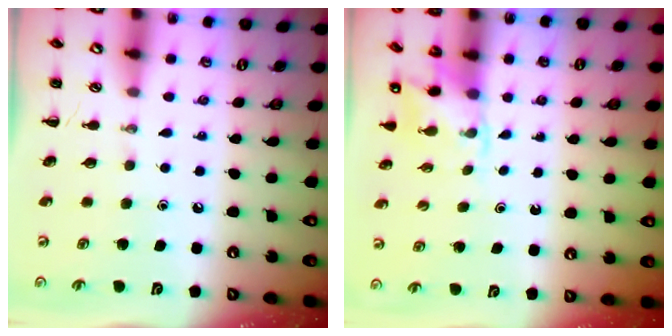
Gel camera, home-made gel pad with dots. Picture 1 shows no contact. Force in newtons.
{"total": 2.5, "press": 2.3, "slide": 1.0}